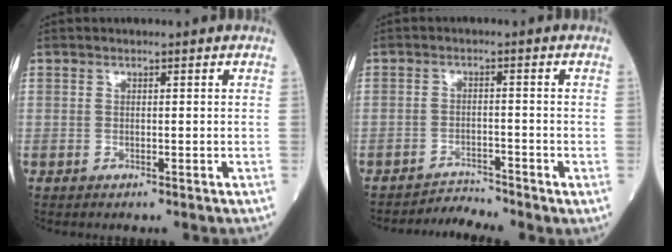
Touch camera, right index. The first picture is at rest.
{"total": 2.7, "force": [-2.5, -0.6, -0.8], "torque": [0.016, -0.008, -0.039]}